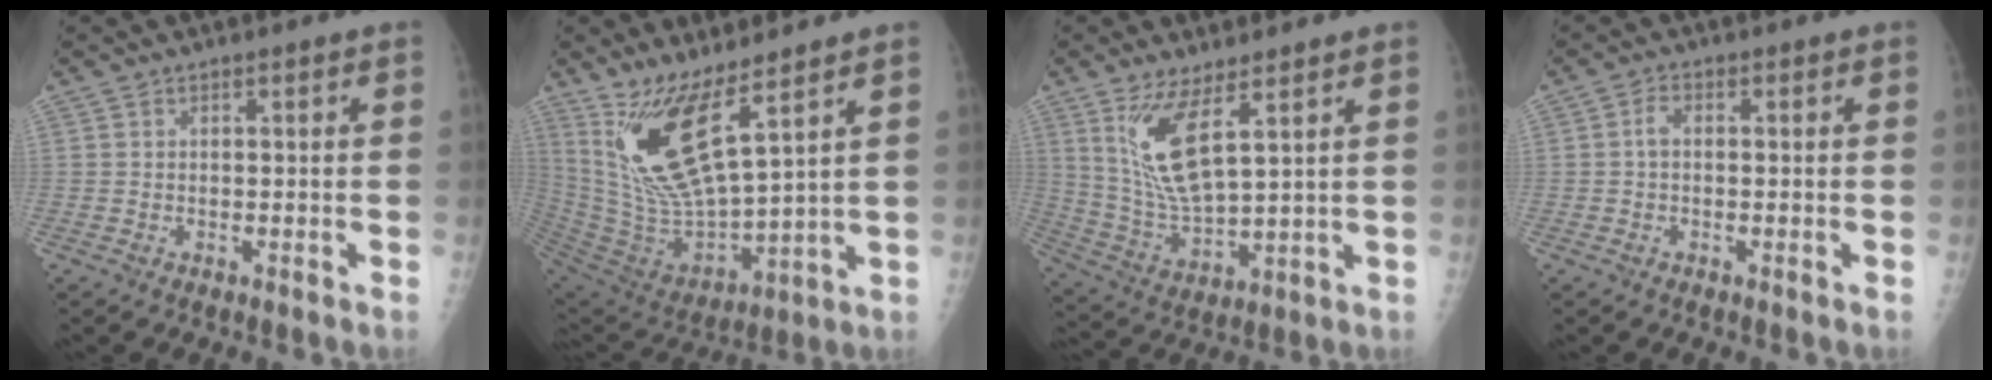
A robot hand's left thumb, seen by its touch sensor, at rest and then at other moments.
{"total": 16.2, "force": [9.6, 4.1, 12.4], "torque": [-0.234, -0.067, 0.208]}
{"total": 11.4, "force": [5.5, 3.3, 9.5], "torque": [-0.190, -0.042, 0.120]}
{"total": 2.2, "force": [0.0, 1.3, 1.7], "torque": [-0.035, 0.007, -0.004]}